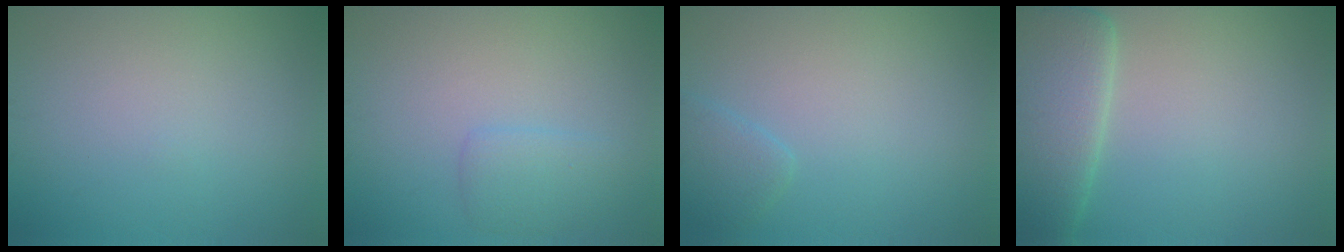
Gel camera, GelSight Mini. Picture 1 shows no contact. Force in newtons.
{"total": 1.9, "press": 1.9, "slide": 0.1}
{"total": 1.5, "press": 1.5, "slide": 0.1}
{"total": 7.2, "press": 7.1, "slide": 0.3}